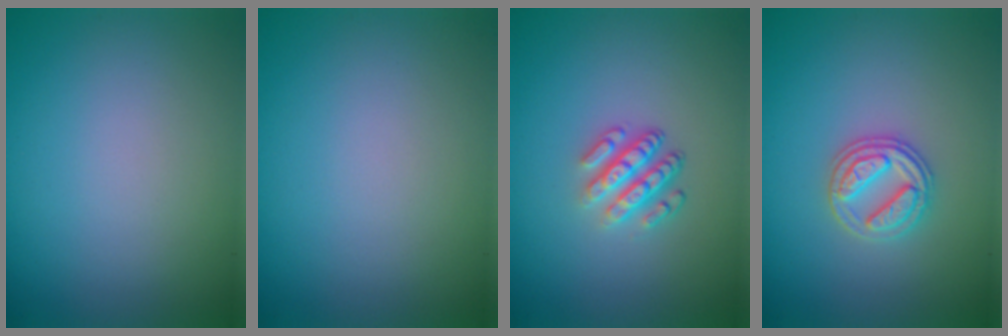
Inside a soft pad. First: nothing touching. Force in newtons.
{"total": 0.0}
{"total": 3.6, "press": 2.6, "slide": 2.4}
{"total": 2.8, "press": 2.7, "slide": 0.8}